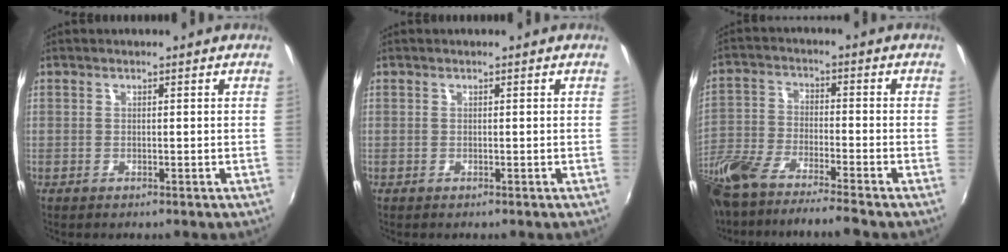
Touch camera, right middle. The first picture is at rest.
{"total": 0.0}
{"total": 14.1, "force": [-11.6, 1.9, 7.8], "torque": [-0.182, -0.032, -0.223]}